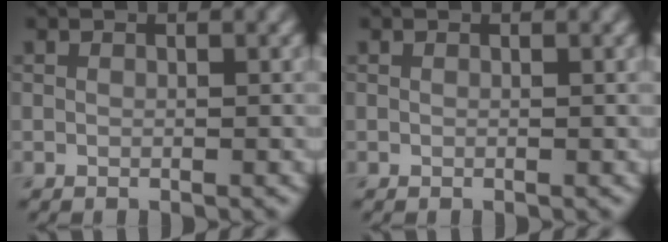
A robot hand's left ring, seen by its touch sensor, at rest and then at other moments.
{"total": 0.0}